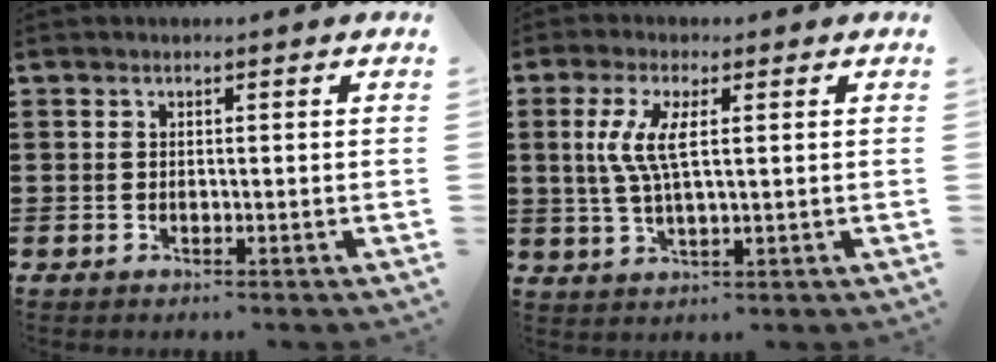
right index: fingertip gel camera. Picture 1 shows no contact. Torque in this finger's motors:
{"motor_torque": [0.94, -0.17, 0.49, 0.21]}